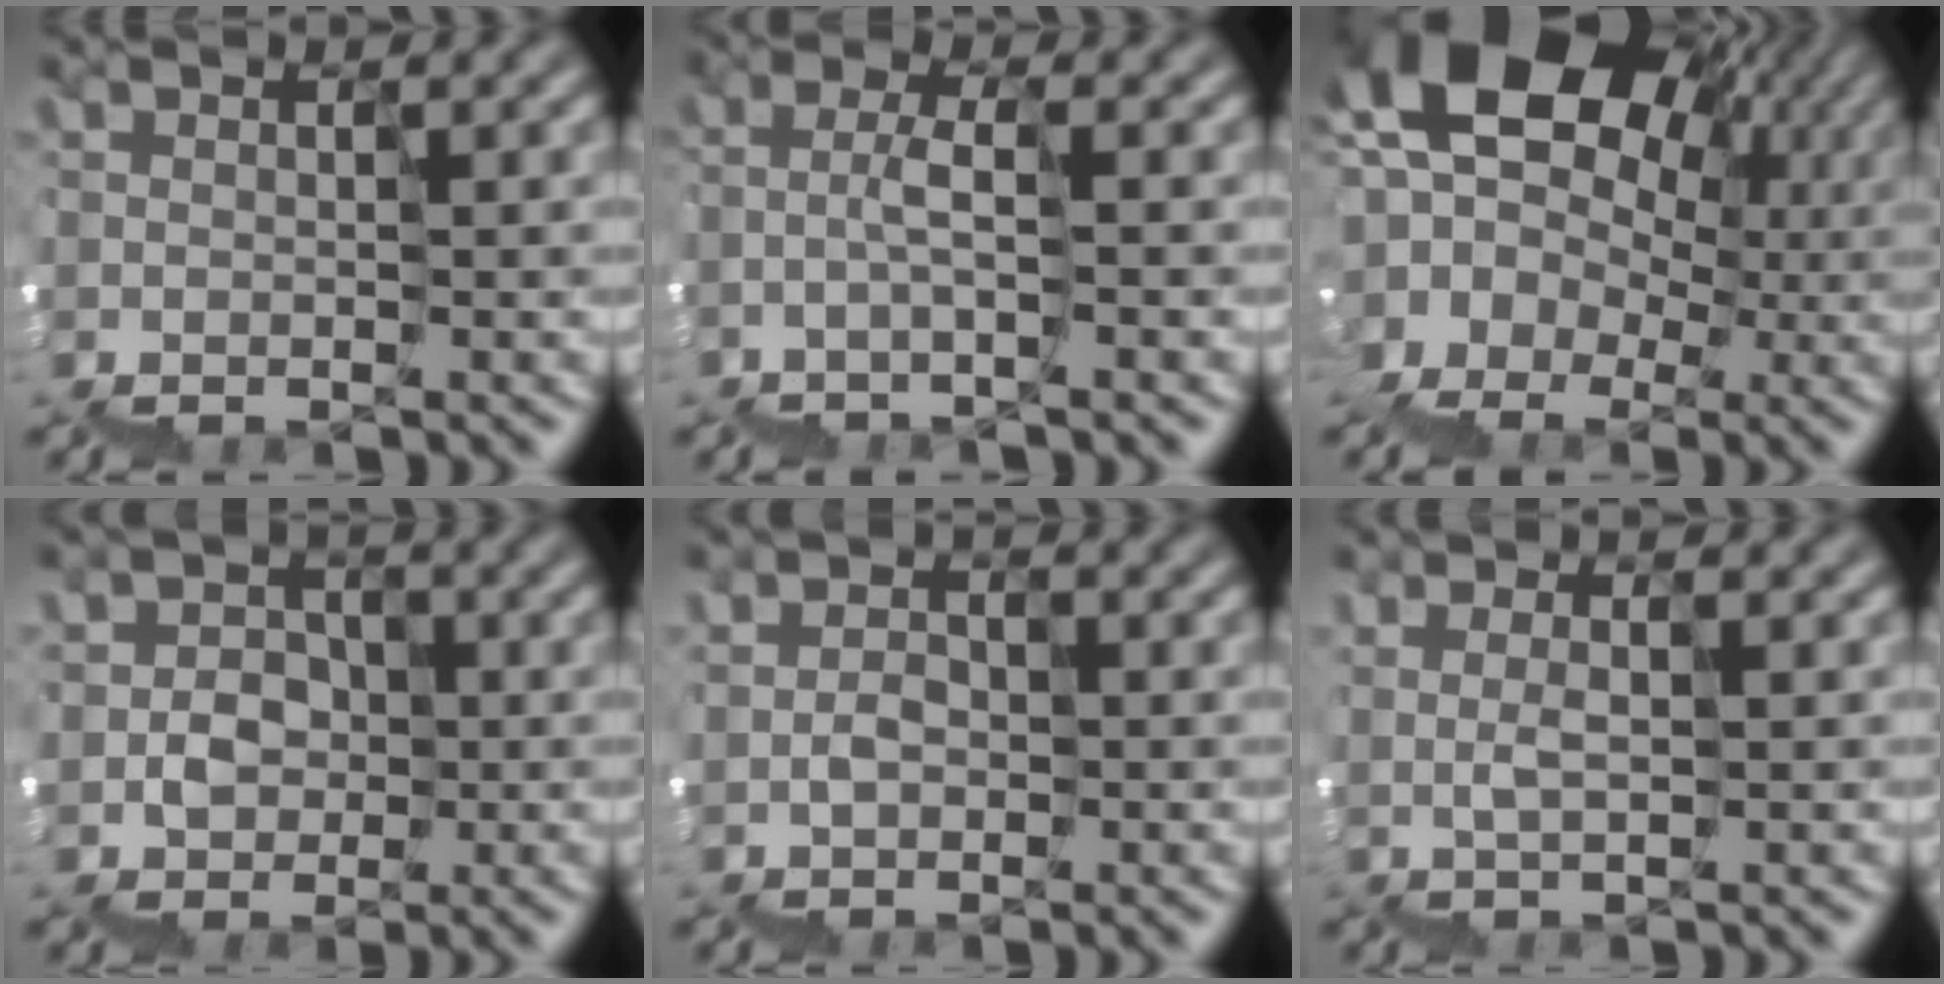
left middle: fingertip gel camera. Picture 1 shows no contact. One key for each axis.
{"total": 2.0, "fx": -0.6, "fy": 0.7, "fz": 1.8, "tx": -0.030, "ty": 0.022, "tz": -0.016}
{"total": 14.0, "fx": 4.7, "fy": 10.3, "fz": 8.2, "tx": -0.141, "ty": 0.029, "tz": 0.099}
{"total": 2.4, "fx": 0.3, "fy": 2.4, "fz": 0.2, "tx": 0.005, "ty": 0.013, "tz": 0.005}
{"total": 0.9, "fx": 0.6, "fy": 0.5, "fz": -0.5, "tx": 0.014, "ty": 0.013, "tz": 0.012}
{"total": 1.7, "fx": 1.6, "fy": -0.3, "fz": -0.2, "tx": 0.003, "ty": 0.005, "tz": 0.038}